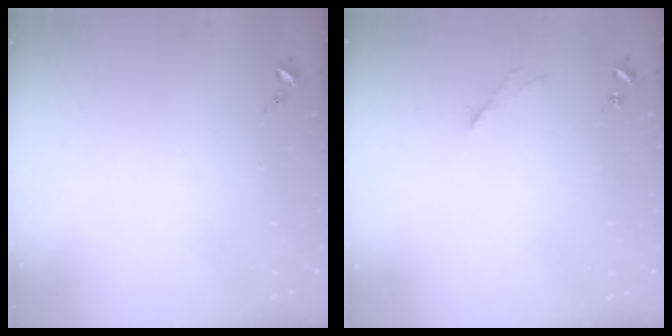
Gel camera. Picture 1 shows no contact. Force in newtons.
{"total": 2.8, "press": 2.8, "slide": 0.4}